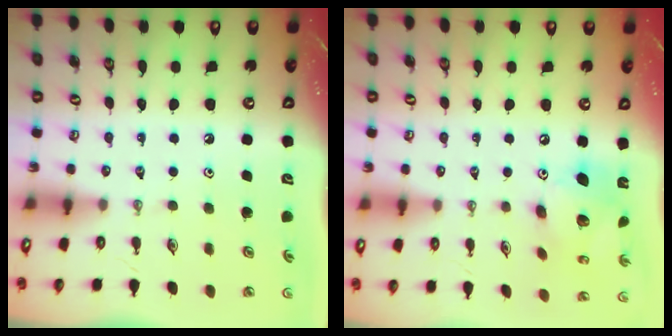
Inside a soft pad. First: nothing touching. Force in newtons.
{"total": 14.6, "press": 14.5, "slide": 1.5}